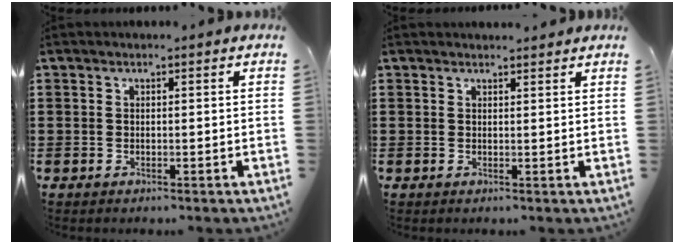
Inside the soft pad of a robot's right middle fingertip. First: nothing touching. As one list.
[{"total": 1.0, "force": [1.0, 0.1, 0.1], "torque": [0.005, -0.003, 0.016]}]